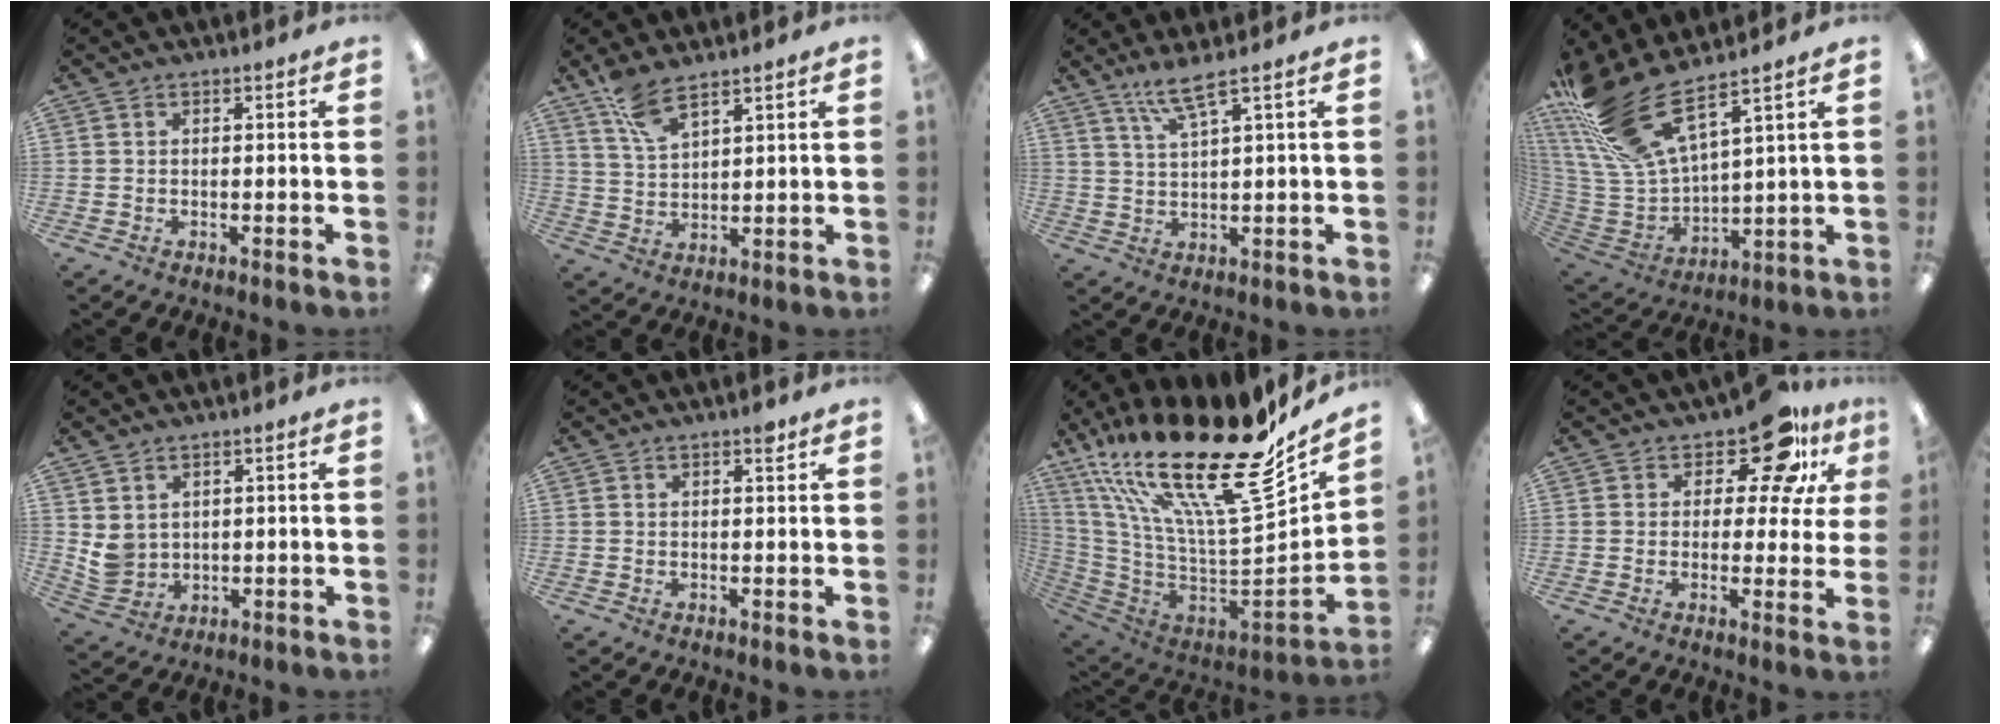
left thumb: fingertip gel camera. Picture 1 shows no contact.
{"total": 7.5, "force": [5.9, 2.2, 4.1], "torque": [-0.088, -0.024, 0.108]}
{"total": 5.9, "force": [4.4, 0.2, 3.9], "torque": [-0.089, -0.012, 0.078]}
{"total": 19.6, "force": [13.7, 6.2, 12.6], "torque": [-0.287, -0.090, 0.244]}
{"total": 5.0, "force": [2.3, 4.1, 1.4], "torque": [-0.029, -0.005, 0.048]}
{"total": 2.1, "force": [1.4, 0.6, 1.4], "torque": [-0.014, -0.004, 0.021]}
{"total": 29.2, "force": [17.2, 9.1, 21.8], "torque": [-0.359, -0.157, 0.290]}
{"total": 13.3, "force": [8.3, 6.2, 8.3], "torque": [-0.112, -0.052, 0.142]}